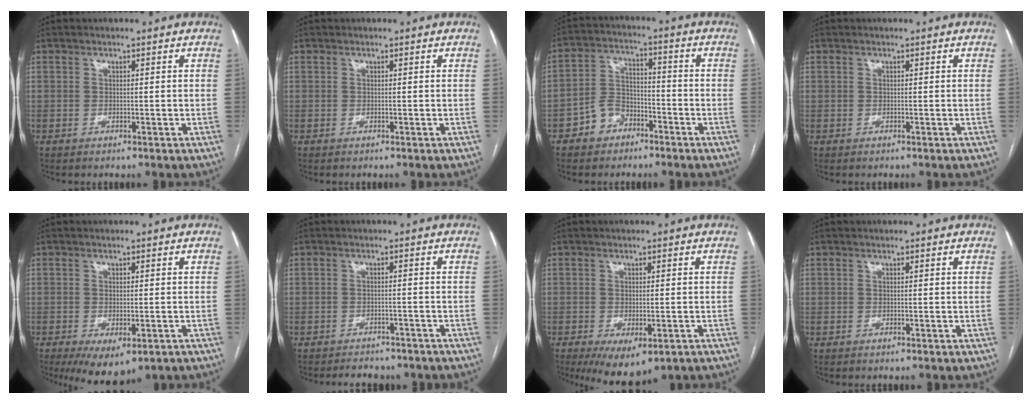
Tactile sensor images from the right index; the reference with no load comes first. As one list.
[{"total": 0.0}, {"total": 6.5, "force": [-3.8, 4.7, 2.4], "torque": [-0.052, 0.022, -0.066]}, {"total": 0.0}, {"total": 7.5, "force": [-4.4, 2.9, 5.3], "torque": [-0.076, -0.016, -0.062]}, {"total": 6.2, "force": [-5.5, 2.5, 1.6], "torque": [-0.020, 0.003, -0.061]}, {"total": 8.0, "force": [-4.7, 3.2, 5.6], "torque": [-0.081, -0.016, -0.065]}, {"total": 0.0}]